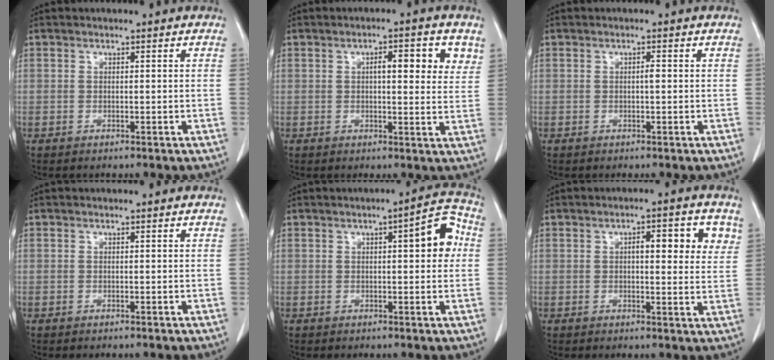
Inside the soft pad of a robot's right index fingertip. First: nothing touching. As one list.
[{"total": 6.6, "force": [2.6, 1.8, 5.8], "torque": [-0.078, 0.006, 0.031]}, {"total": 0.8, "force": [0.0, 0.1, 0.8], "torque": [-0.017, 0.000, 0.000]}, {"total": 0.0}, {"total": 6.5, "force": [1.2, 1.7, 6.2], "torque": [-0.077, 0.019, 0.009]}, {"total": 7.0, "force": [2.6, 2.0, 6.2], "torque": [-0.081, 0.008, 0.029]}]